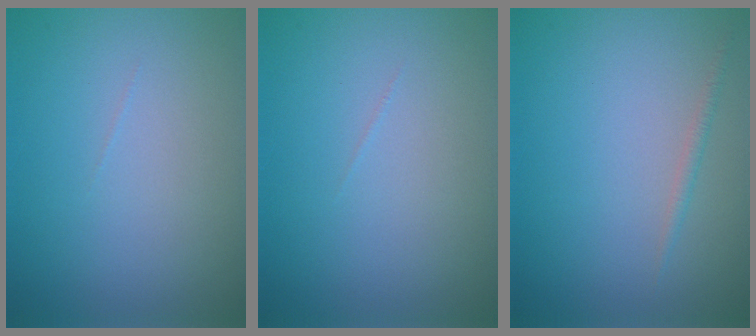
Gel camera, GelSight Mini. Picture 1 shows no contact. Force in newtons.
{"total": 0.0}
{"total": 0.7, "press": 0.7, "slide": 0.1}